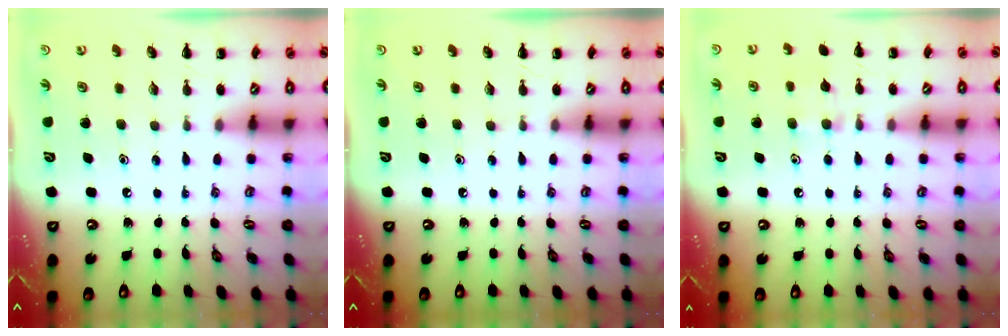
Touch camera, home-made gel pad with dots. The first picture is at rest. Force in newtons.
{"total": 0.0}
{"total": 8.0, "press": 7.6, "slide": 2.7}